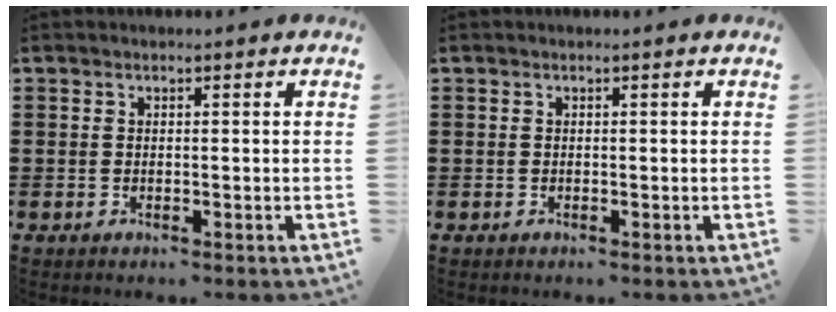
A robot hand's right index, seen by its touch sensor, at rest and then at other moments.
{"total": 0.0}